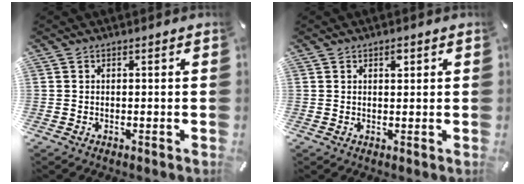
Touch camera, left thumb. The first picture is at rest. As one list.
[{"total": 1.8, "force": [0.9, 1.0, 1.1], "torque": [-0.008, -0.005, 0.012]}]